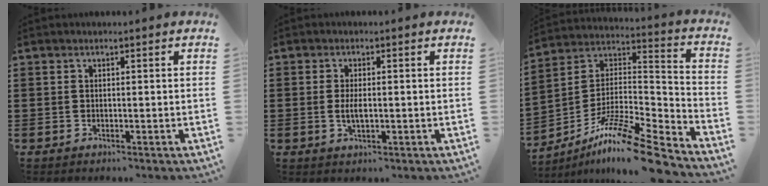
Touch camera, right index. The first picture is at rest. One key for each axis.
{"total": 2.7, "fx": -0.2, "fy": 1.1, "fz": 2.5, "tx": -0.053, "ty": -0.002, "tz": -0.005}
{"total": 12.9, "fx": -10.0, "fy": 1.1, "fz": 8.0, "tx": -0.137, "ty": 0.021, "tz": -0.190}